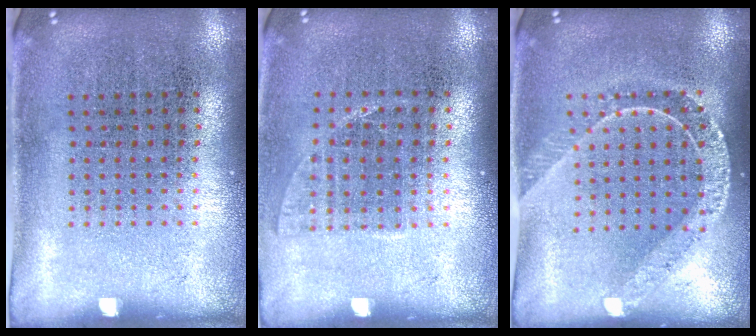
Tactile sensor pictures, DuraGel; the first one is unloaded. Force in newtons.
{"total": 1.0, "press": 0.8, "slide": 0.6}
{"total": 1.8, "press": 1.5, "slide": 0.9}